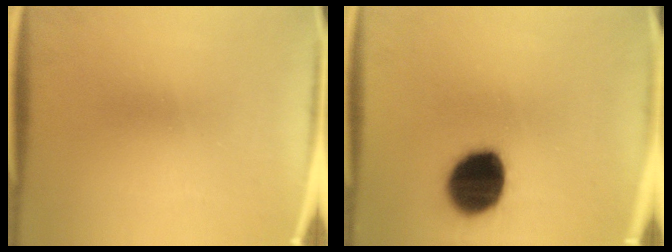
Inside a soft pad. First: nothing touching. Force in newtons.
{"total": 13.7}